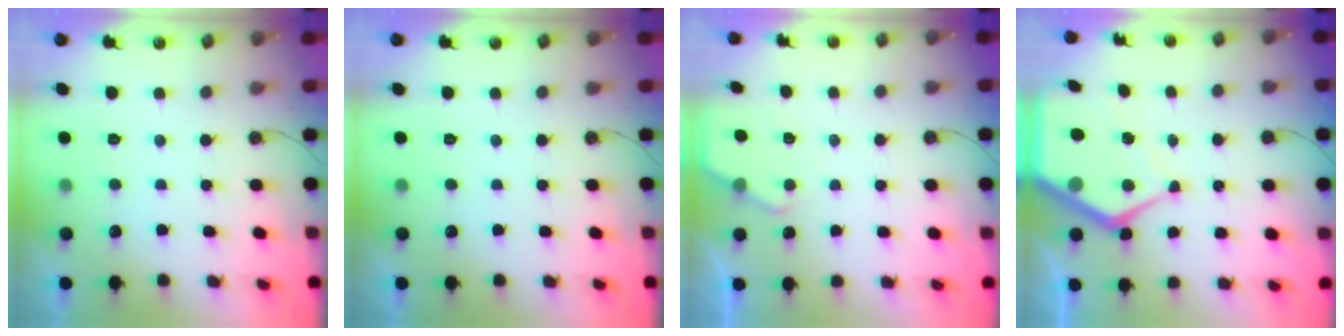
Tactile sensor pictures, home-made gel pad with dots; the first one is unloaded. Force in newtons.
{"total": 0.0}
{"total": 4.4, "press": 4.4, "slide": 0.5}
{"total": 10.8, "press": 10.8, "slide": 0.9}